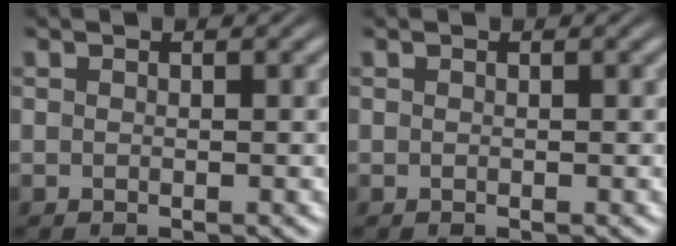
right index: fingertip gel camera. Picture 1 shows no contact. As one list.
[{"total": 0.0}]